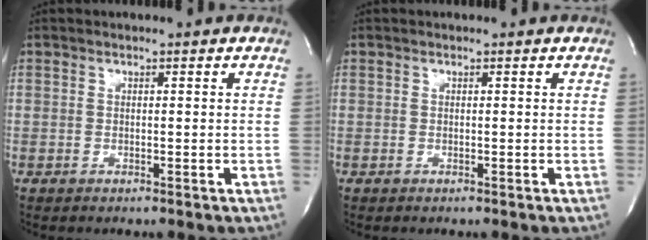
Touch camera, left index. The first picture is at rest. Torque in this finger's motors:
{"motor_torque": [0.00, 0.00, -0.03, 0.00]}